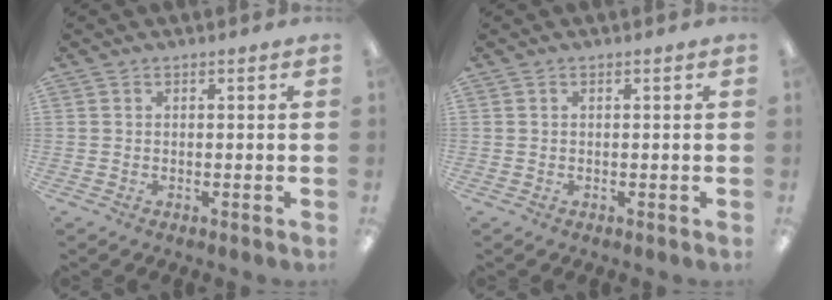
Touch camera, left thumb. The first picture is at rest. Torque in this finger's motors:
{"motor_torque": [0.00, 0.00, -0.01, 0.00, 0.00]}